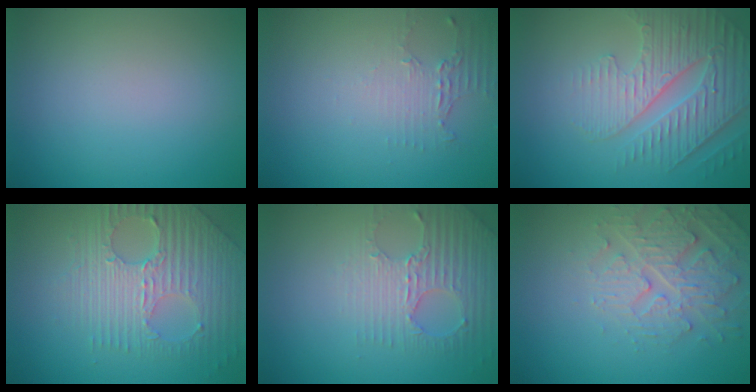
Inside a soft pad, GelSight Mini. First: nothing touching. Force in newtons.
{"total": 2.0, "press": 1.4, "slide": 1.4}
{"total": 4.8, "press": 4.4, "slide": 1.9}
{"total": 7.6, "press": 5.1, "slide": 5.6}
{"total": 2.8, "press": 2.7, "slide": 0.9}
{"total": 4.2, "press": 4.1, "slide": 0.8}